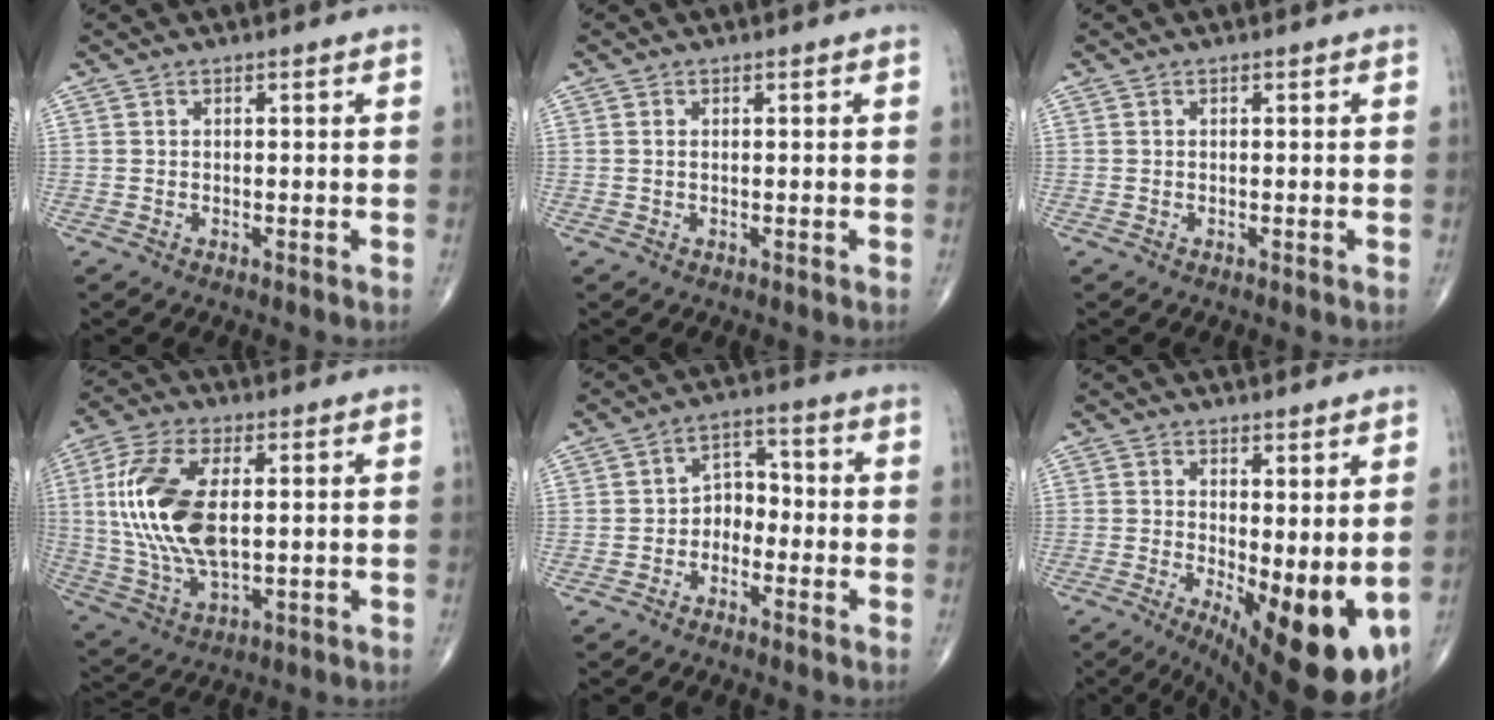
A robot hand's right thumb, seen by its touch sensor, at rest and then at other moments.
{"total": 0.5, "force": [0.1, 0.3, 0.4], "torque": [-0.012, 0.004, 0.004]}
{"total": 0.0}
{"total": 17.0, "force": [2.2, 8.3, 14.6], "torque": [-0.310, -0.005, 0.045]}
{"total": 5.0, "force": [-1.9, 3.7, 2.7], "torque": [-0.016, 0.033, -0.048]}
{"total": 15.2, "force": [-2.0, 5.5, 14.0], "torque": [-0.191, -0.032, -0.008]}